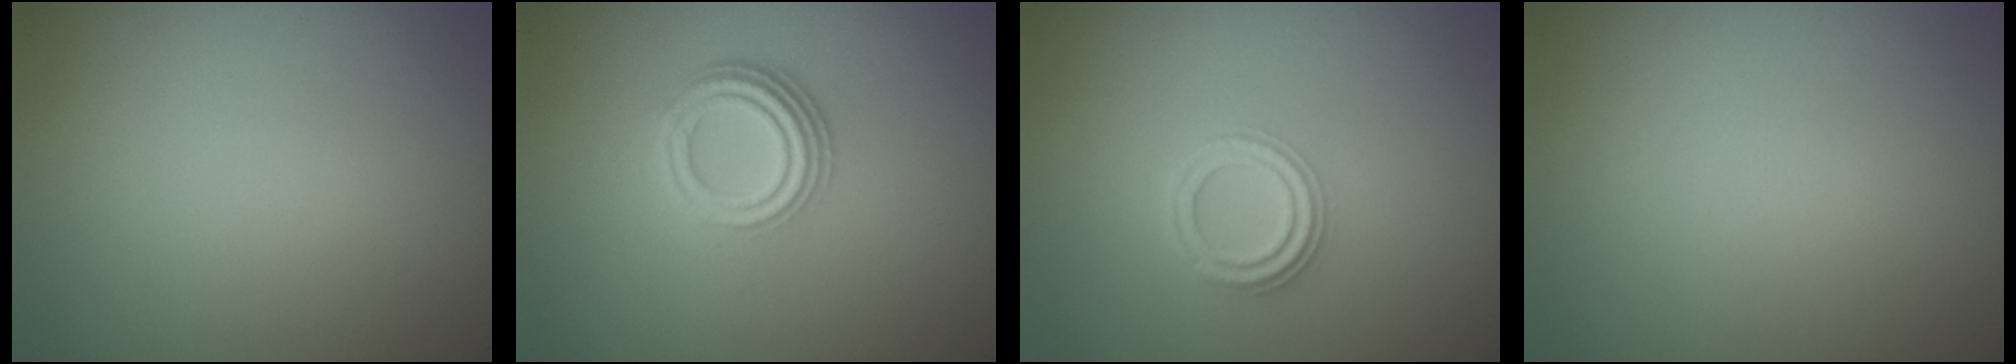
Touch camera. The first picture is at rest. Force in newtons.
{"total": 4.1, "press": 3.1, "slide": 2.7}
{"total": 2.4, "press": 2.3, "slide": 0.4}
{"total": 0.0}